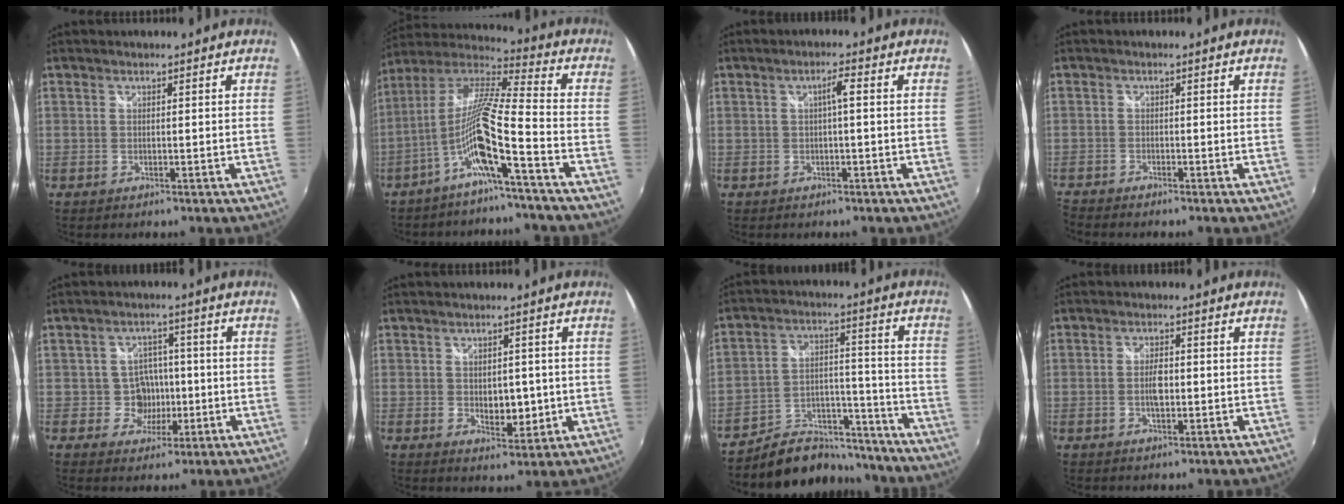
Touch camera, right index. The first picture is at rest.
{"total": 12.3, "force": [-5.4, -0.6, 11.0], "torque": [-0.195, 0.001, -0.105]}
{"total": 2.1, "force": [0.1, -0.3, 2.1], "torque": [-0.038, 0.006, 0.001]}
{"total": 2.8, "force": [-2.7, 0.1, 0.4], "torque": [-0.024, -0.017, -0.057]}
{"total": 5.1, "force": [-1.0, 4.9, 0.8], "torque": [-0.015, 0.020, -0.007]}
{"total": 5.1, "force": [-0.3, 3.2, 3.9], "torque": [-0.059, -0.005, 0.003]}
{"total": 16.1, "force": [-14.2, 6.7, 3.6], "torque": [-0.068, 0.057, -0.203]}
{"total": 3.1, "force": [-0.3, 1.3, 2.8], "torque": [-0.050, 0.004, -0.004]}